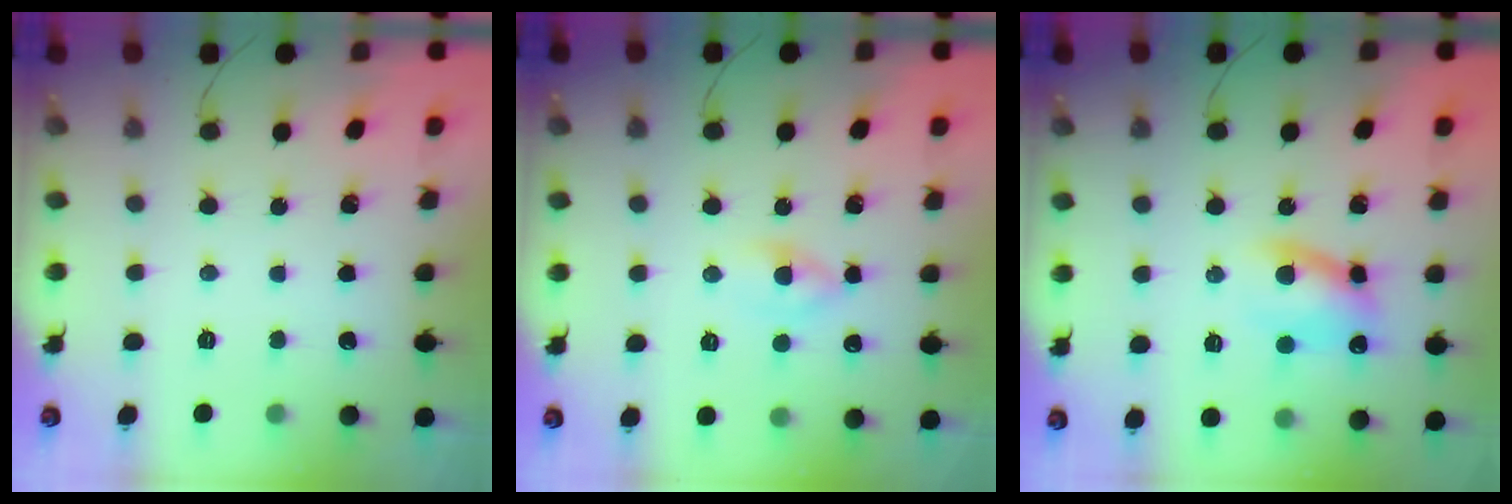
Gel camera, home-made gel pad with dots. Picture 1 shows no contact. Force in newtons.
{"total": 2.4, "press": 2.1, "slide": 1.2}
{"total": 10.2, "press": 10.1, "slide": 1.2}